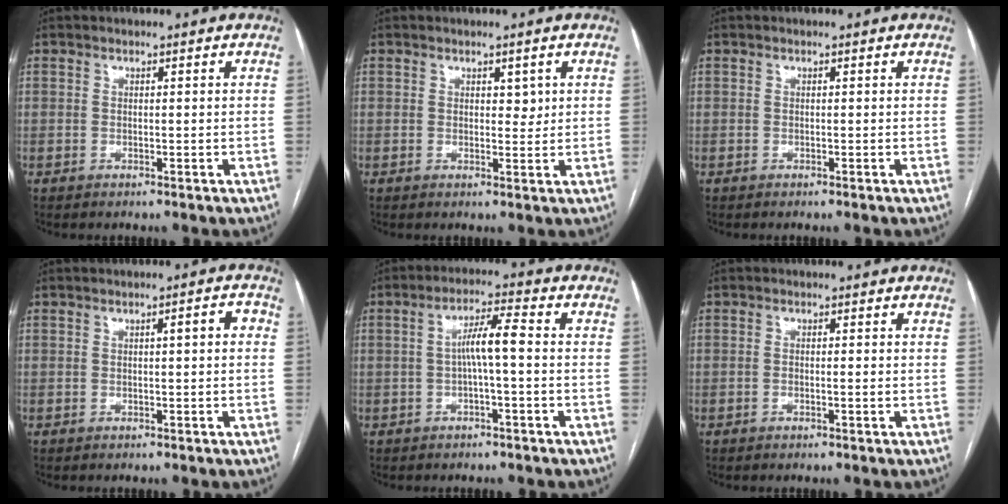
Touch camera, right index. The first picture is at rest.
{"total": 1.8, "force": [0.8, 1.0, 1.3], "torque": [-0.015, -0.005, 0.012]}
{"total": 0.0}
{"total": 2.4, "force": [0.2, 0.5, 2.3], "torque": [-0.032, 0.009, 0.003]}
{"total": 5.3, "force": [-0.3, 0.3, 5.3], "torque": [-0.093, 0.017, -0.004]}
{"total": 1.4, "force": [-0.2, 0.2, 1.4], "torque": [-0.026, 0.003, -0.002]}